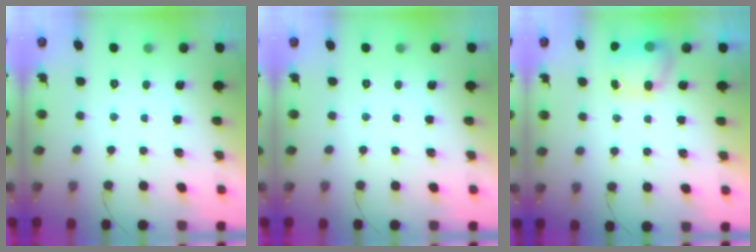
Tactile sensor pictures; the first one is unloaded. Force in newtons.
{"total": 0.0}
{"total": 7.2, "press": 7.1, "slide": 0.8}